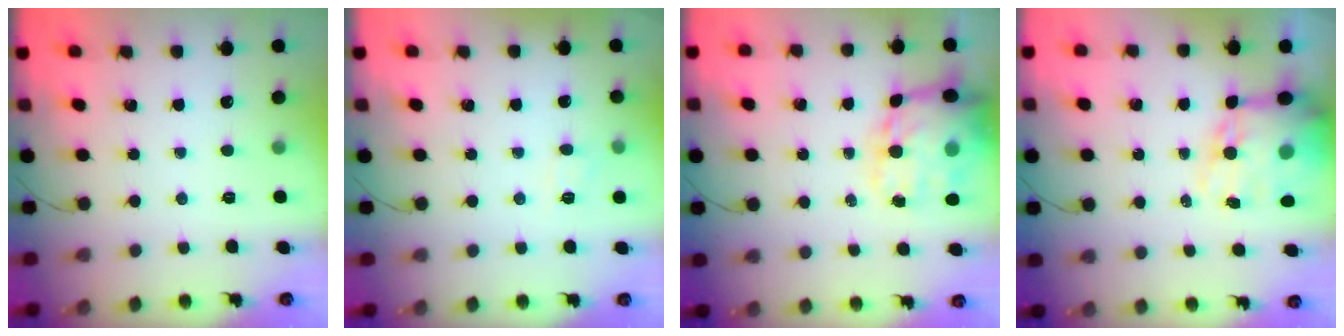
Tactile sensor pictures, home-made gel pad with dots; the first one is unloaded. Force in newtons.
{"total": 5.4, "press": 5.2, "slide": 1.3}
{"total": 20.1, "press": 19.6, "slide": 4.7}
{"total": 15.6, "press": 15.1, "slide": 3.8}